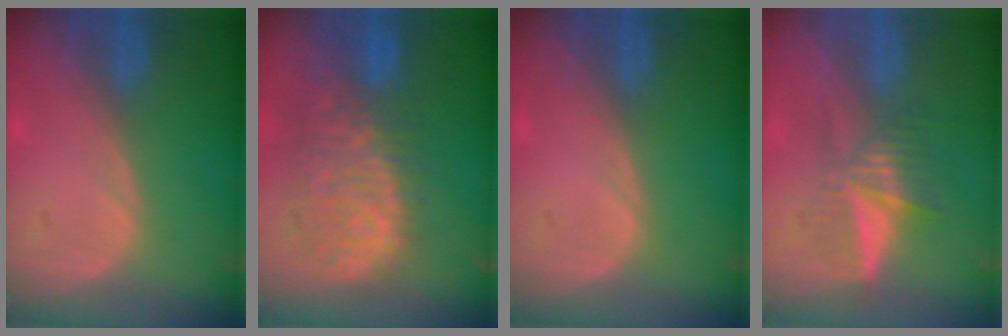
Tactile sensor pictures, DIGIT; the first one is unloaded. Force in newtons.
{"total": 11.0, "press": 9.6, "slide": 5.5}
{"total": 0.0}
{"total": 6.5, "press": 5.5, "slide": 3.6}